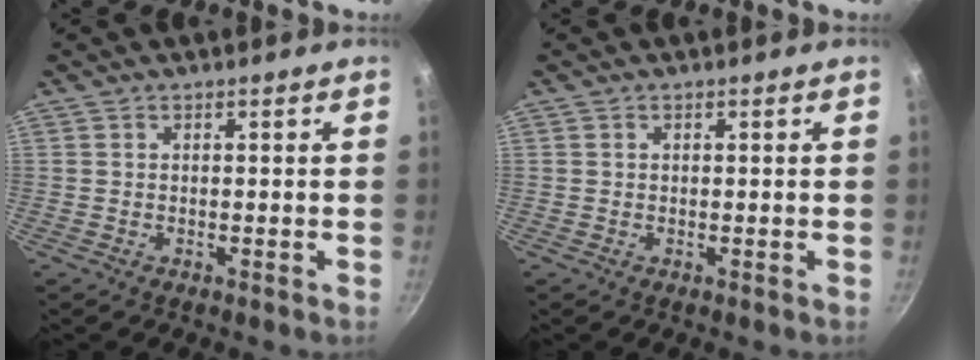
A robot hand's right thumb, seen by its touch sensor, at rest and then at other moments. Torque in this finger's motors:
{"motor_torque": [-0.11, -0.08, -0.09, 0.13, 0.08]}